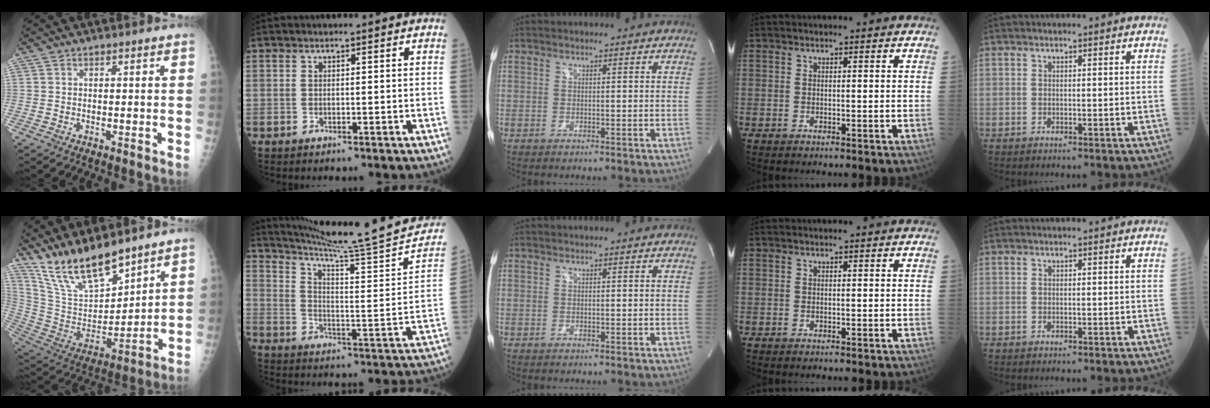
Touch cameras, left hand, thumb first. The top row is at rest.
{"thumb": {"total": 16.7, "force": [13.9, 4.7, 8.0], "torque": [-0.120, -0.076, 0.277]}, "index": {"total": 21.2, "force": [19.2, -2.5, 8.6], "torque": [-0.138, -0.085, 0.264]}}